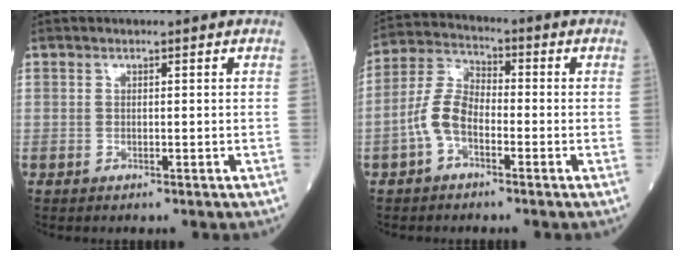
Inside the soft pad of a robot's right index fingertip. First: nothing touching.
{"total": 6.8, "force": [-2.4, 3.6, 5.2], "torque": [-0.121, 0.017, -0.055]}